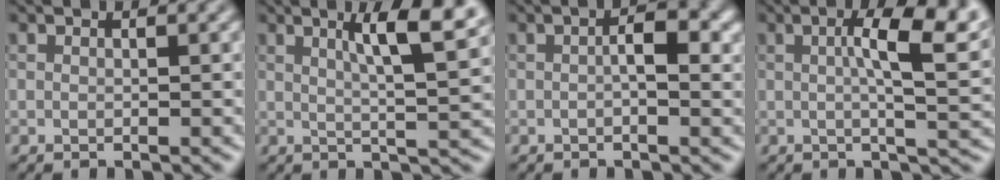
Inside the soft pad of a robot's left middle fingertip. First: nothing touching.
{"total": 6.8, "force": [2.9, 1.3, 6.0], "torque": [-0.080, 0.006, 0.044]}
{"total": 2.7, "force": [-0.1, 0.9, 2.6], "torque": [-0.045, 0.002, -0.006]}
{"total": 8.0, "force": [1.9, 2.1, 7.5], "torque": [-0.098, 0.010, 0.024]}